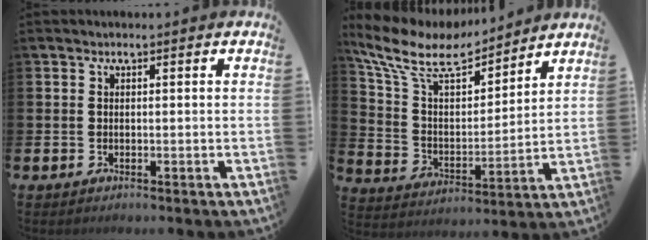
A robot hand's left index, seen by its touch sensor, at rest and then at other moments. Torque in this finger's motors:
{"motor_torque": [1.12, -1.02, 0.47, 0.21]}